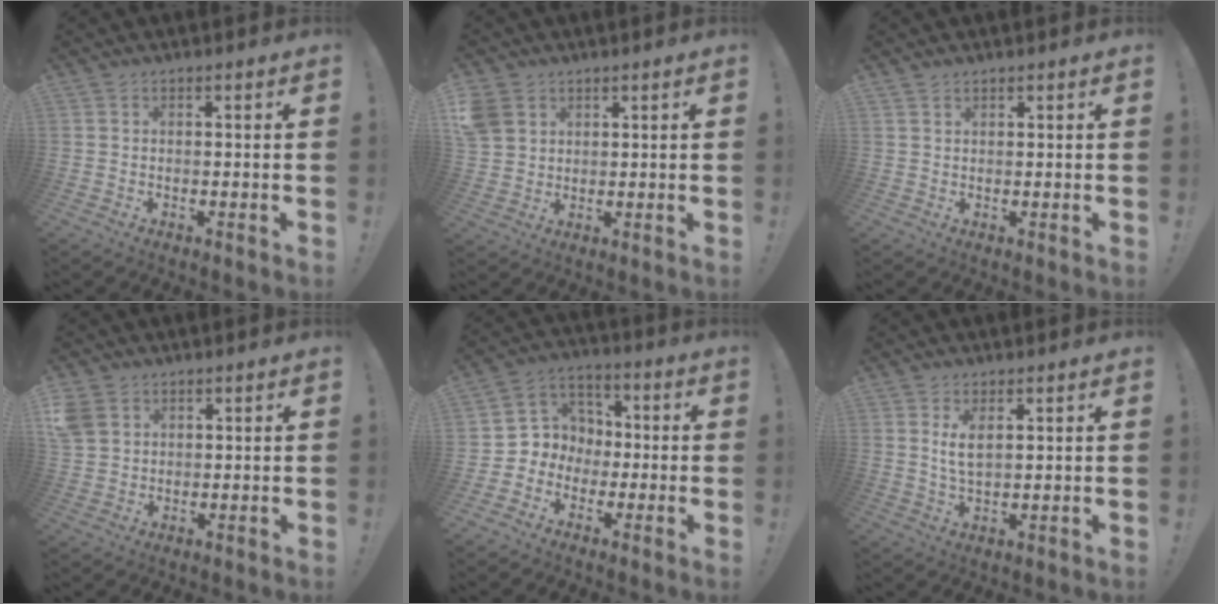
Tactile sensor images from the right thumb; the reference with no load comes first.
{"total": 6.4, "force": [3.3, 5.1, 2.1], "torque": [-0.054, -0.010, 0.070]}
{"total": 1.3, "force": [1.2, 0.5, 0.4], "torque": [-0.009, -0.004, 0.022]}
{"total": 5.8, "force": [2.9, 4.5, 2.3], "torque": [-0.053, -0.003, 0.060]}
{"total": 8.1, "force": [-2.7, 7.6, 1.1], "torque": [-0.022, 0.021, -0.039]}
{"total": 4.5, "force": [1.7, 1.9, 3.7], "torque": [-0.062, -0.007, 0.028]}